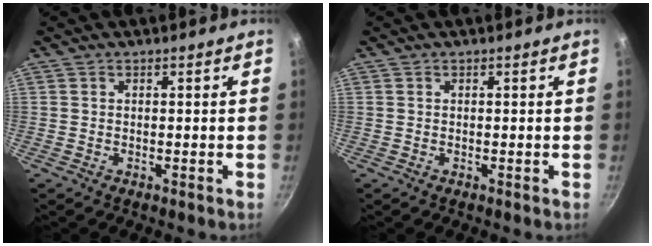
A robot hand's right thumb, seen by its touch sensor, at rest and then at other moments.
{"total": 0.0}